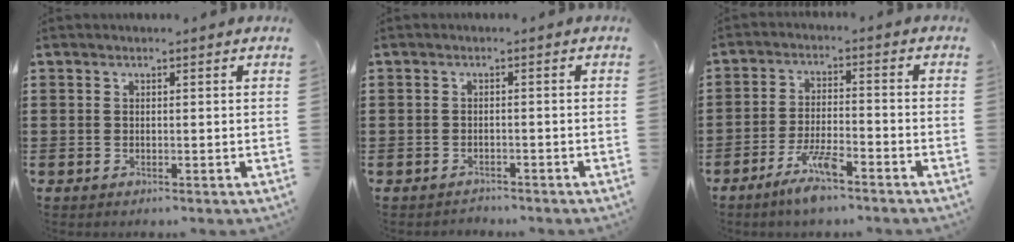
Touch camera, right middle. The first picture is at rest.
{"total": 1.6, "force": [-1.5, 0.5, -0.3], "torque": [0.001, 0.003, -0.035]}
{"total": 6.6, "force": [-4.6, 1.2, 4.5], "torque": [-0.100, -0.006, -0.086]}